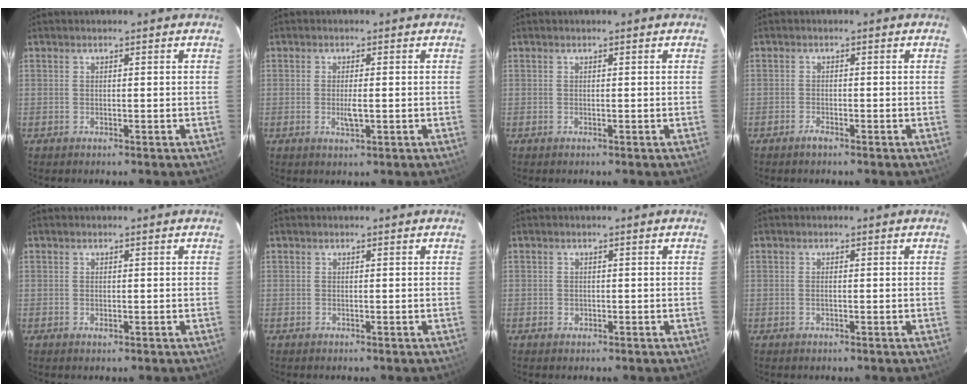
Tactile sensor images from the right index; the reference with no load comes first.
{"total": 2.7, "force": [-0.6, 0.6, 2.6], "torque": [-0.048, -0.007, -0.007]}
{"total": 0.0}
{"total": 1.4, "force": [-1.2, 0.4, 0.6], "torque": [-0.014, -0.001, -0.026]}
{"total": 0.8, "force": [-0.1, 0.5, 0.7], "torque": [-0.013, 0.000, -0.001]}
{"total": 0.0}
{"total": 1.1, "force": [-0.4, 1.0, 0.1], "torque": [-0.001, 0.001, -0.003]}
{"total": 0.9, "force": [-0.1, 0.3, 0.8], "torque": [-0.017, 0.000, -0.004]}